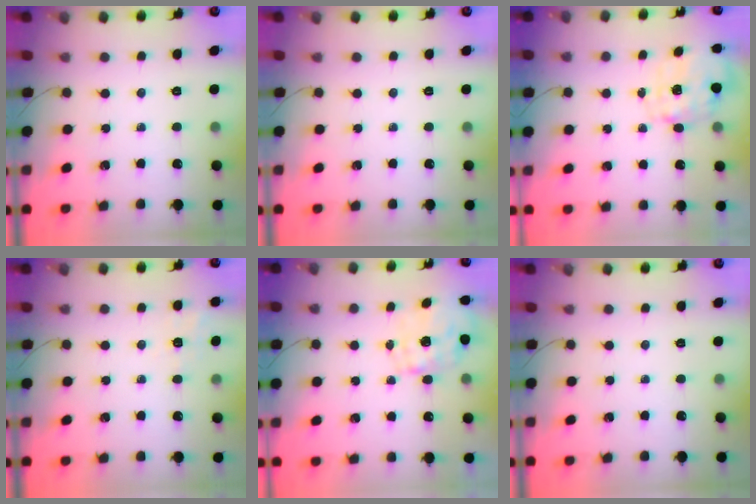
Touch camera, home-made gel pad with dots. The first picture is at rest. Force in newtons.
{"total": 0.0}
{"total": 2.9, "press": 2.7, "slide": 0.9}
{"total": 1.7, "press": 0.9, "slide": 1.5}
{"total": 1.9, "press": 1.7, "slide": 0.7}
{"total": 0.0}